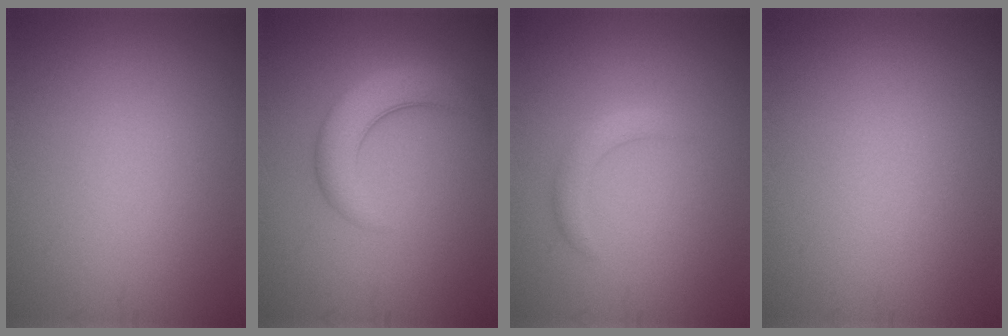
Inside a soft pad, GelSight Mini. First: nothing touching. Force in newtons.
{"total": 4.3, "press": 4.3, "slide": 0.3}
{"total": 1.5, "press": 1.5, "slide": 0.1}
{"total": 0.0}